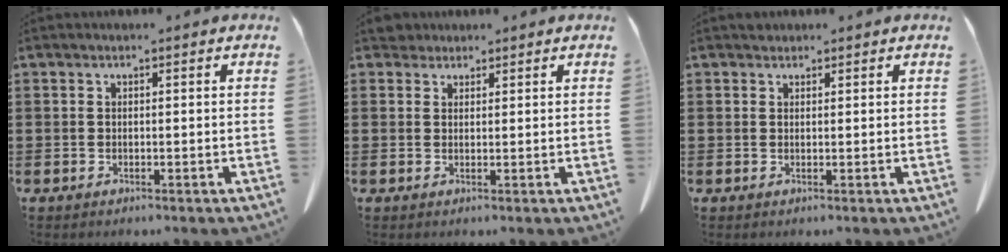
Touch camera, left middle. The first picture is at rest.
{"total": 2.0, "force": [1.8, 0.9, 0.1], "torque": [-0.001, 0.002, 0.036]}
{"total": 0.8, "force": [0.7, 0.4, 0.0], "torque": [-0.002, -0.001, 0.015]}